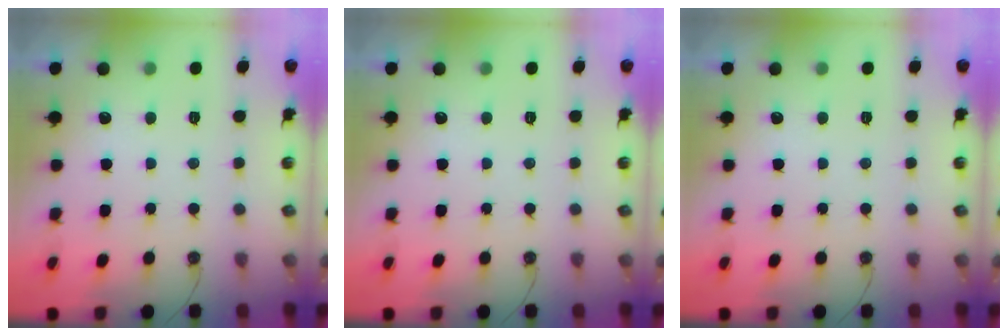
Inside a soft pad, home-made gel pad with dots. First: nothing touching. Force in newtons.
{"total": 0.0}
{"total": 0.0}